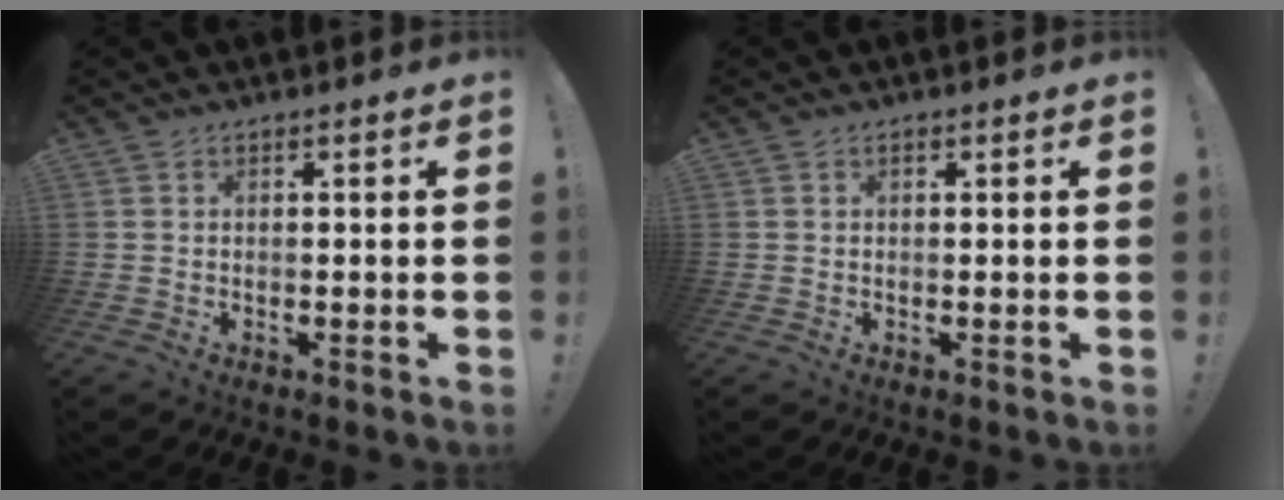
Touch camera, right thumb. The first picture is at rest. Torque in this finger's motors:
{"motor_torque": [-0.09, 0.21, 0.23, -0.02, -0.03]}